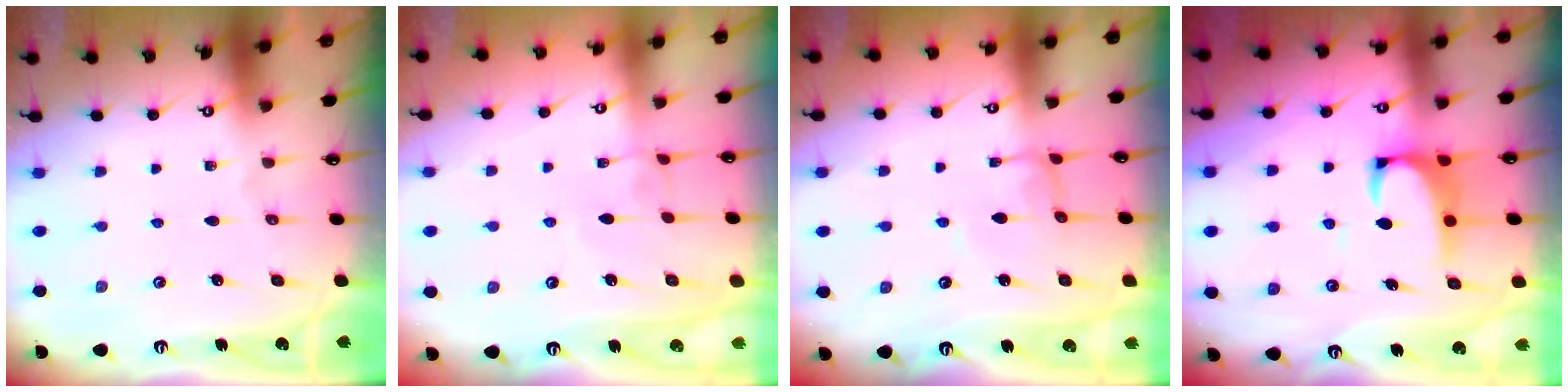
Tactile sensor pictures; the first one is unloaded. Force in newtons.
{"total": 3.7, "press": 3.7, "slide": 0.2}
{"total": 1.3, "press": 1.2, "slide": 0.3}
{"total": 2.4, "press": 2.3, "slide": 0.9}